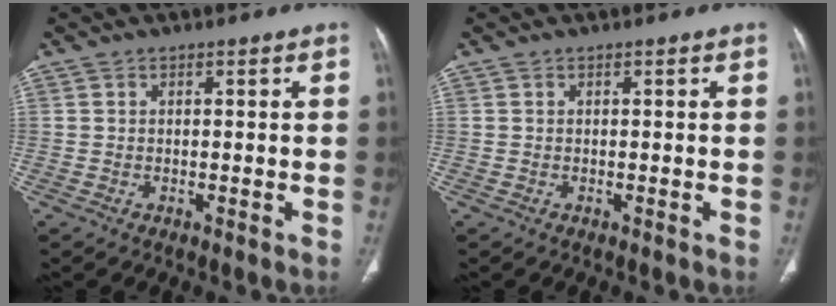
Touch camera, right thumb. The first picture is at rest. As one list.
[{"total": 0.0}]